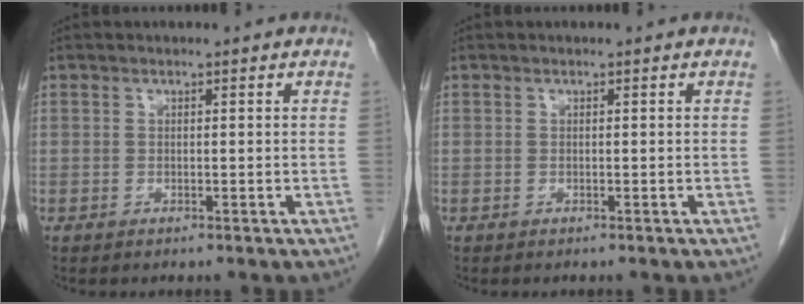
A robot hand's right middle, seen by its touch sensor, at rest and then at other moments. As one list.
[{"total": 0.0}]